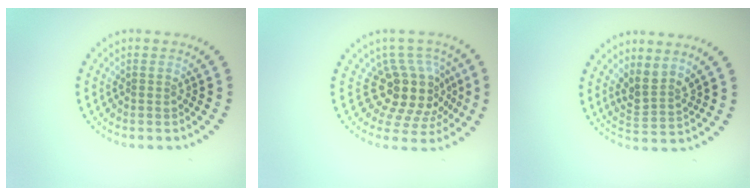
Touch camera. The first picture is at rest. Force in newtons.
{"total": 4.8, "press": 3.6, "slide": 3.3}
{"total": 2.6, "press": 1.9, "slide": 1.7}